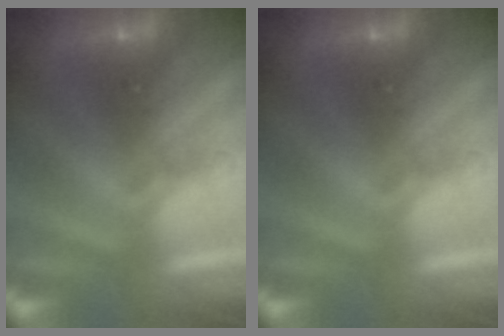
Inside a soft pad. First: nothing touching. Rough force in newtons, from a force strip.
{"total": 0.0}